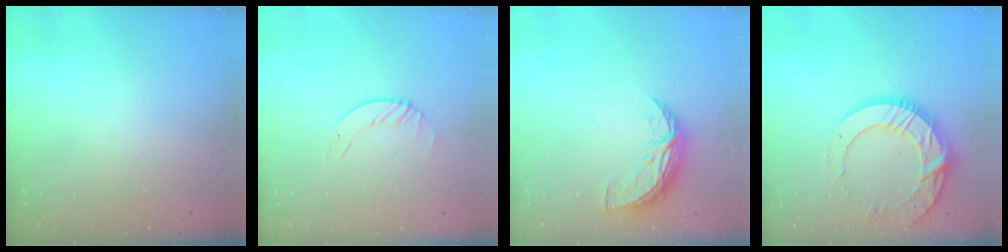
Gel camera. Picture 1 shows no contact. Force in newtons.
{"total": 1.9, "press": 1.9, "slide": 0.2}
{"total": 8.8, "press": 8.8, "slide": 0.4}
{"total": 15.8, "press": 15.8, "slide": 1.3}